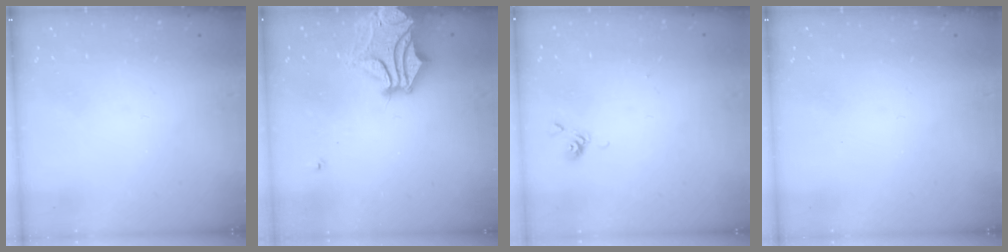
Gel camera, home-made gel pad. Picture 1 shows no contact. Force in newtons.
{"total": 5.4, "press": 5.1, "slide": 1.9}
{"total": 6.0, "press": 6.0, "slide": 0.2}
{"total": 0.0}